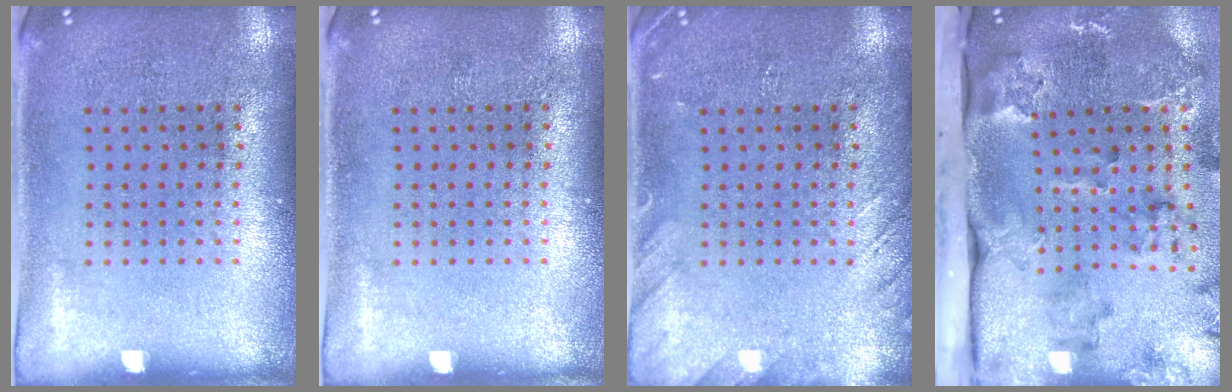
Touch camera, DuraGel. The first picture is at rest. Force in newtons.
{"total": 0.0}
{"total": 1.8, "press": 1.8, "slide": 0.1}
{"total": 3.6, "press": 2.6, "slide": 2.5}